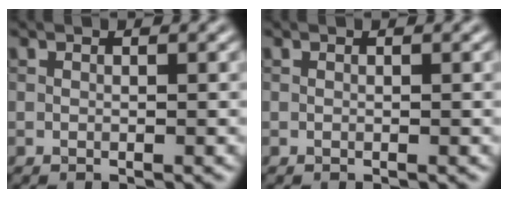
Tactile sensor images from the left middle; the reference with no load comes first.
{"total": 0.0}